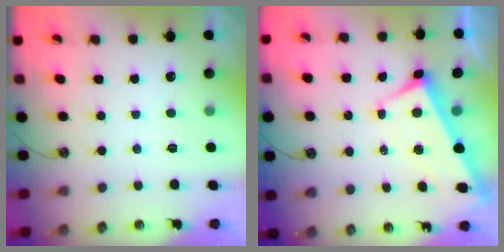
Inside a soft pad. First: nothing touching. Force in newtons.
{"total": 2.9, "press": 2.8, "slide": 0.9}